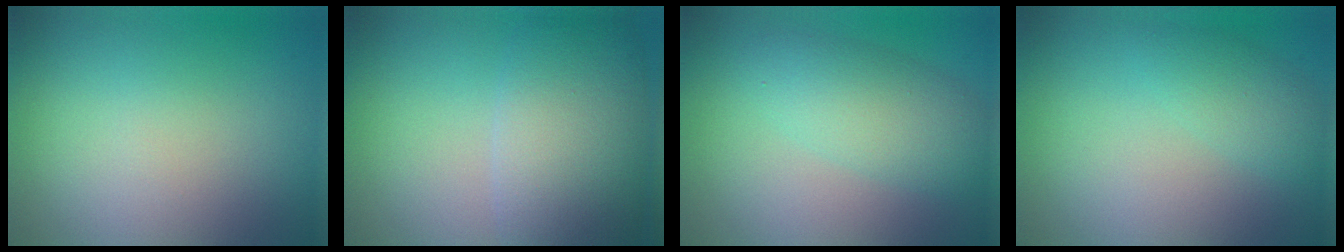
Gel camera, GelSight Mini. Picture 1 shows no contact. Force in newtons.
{"total": 9.6, "press": 9.6, "slide": 0.5}
{"total": 4.1, "press": 4.1, "slide": 0.3}
{"total": 2.2, "press": 2.2, "slide": 0.2}